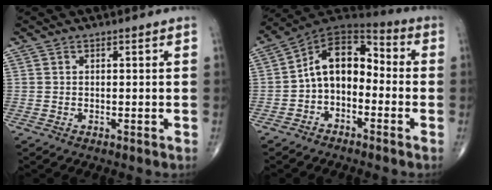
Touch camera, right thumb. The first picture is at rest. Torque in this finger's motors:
{"motor_torque": [-0.01, 0.25, 1.13, -0.09, 0.13]}